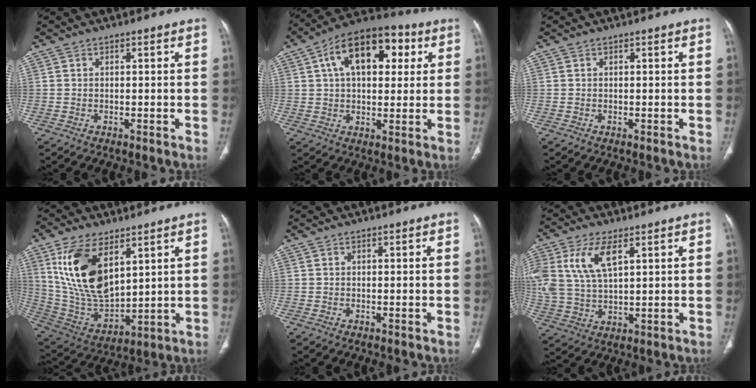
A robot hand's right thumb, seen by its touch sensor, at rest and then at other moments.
{"total": 17.0, "force": [5.4, 9.7, 12.9], "torque": [-0.167, 0.018, 0.077]}
{"total": 0.0}
{"total": 18.1, "force": [7.6, 9.3, 13.6], "torque": [-0.245, -0.033, 0.162]}
{"total": 0.0}
{"total": 12.3, "force": [4.9, 5.9, 9.6], "torque": [-0.216, -0.006, 0.103]}